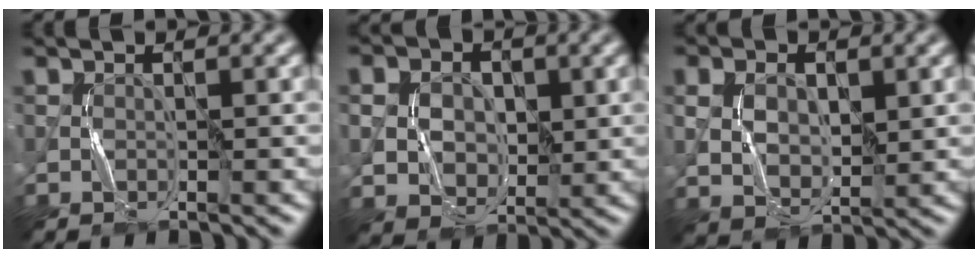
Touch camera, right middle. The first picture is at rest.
{"total": 4.7, "force": [0.3, 3.7, 3.0], "torque": [-0.061, 0.001, 0.005]}
{"total": 4.2, "force": [0.6, 2.7, 3.1], "torque": [-0.067, -0.001, 0.016]}